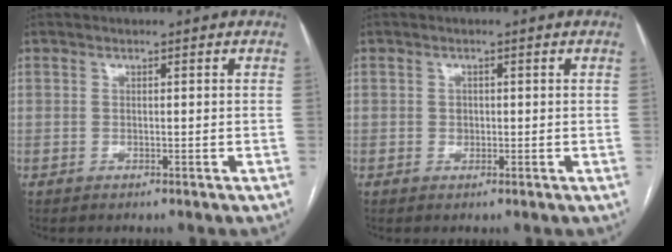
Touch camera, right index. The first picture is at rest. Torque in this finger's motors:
{"motor_torque": [0.25, 0.11, 0.00, 0.01]}